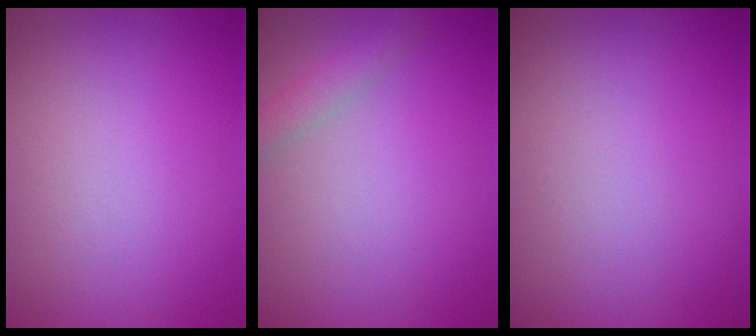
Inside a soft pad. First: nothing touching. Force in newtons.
{"total": 1.6, "press": 1.6, "slide": 0.0}
{"total": 0.0}